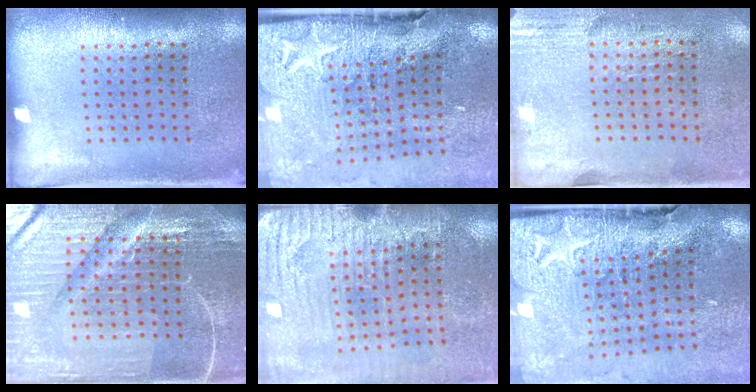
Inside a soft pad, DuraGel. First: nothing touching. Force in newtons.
{"total": 4.1, "press": 3.4, "slide": 2.3}
{"total": 2.9, "press": 2.5, "slide": 1.5}
{"total": 5.1, "press": 4.8, "slide": 1.6}
{"total": 3.6, "press": 3.5, "slide": 0.5}
{"total": 3.7, "press": 3.3, "slide": 1.7}